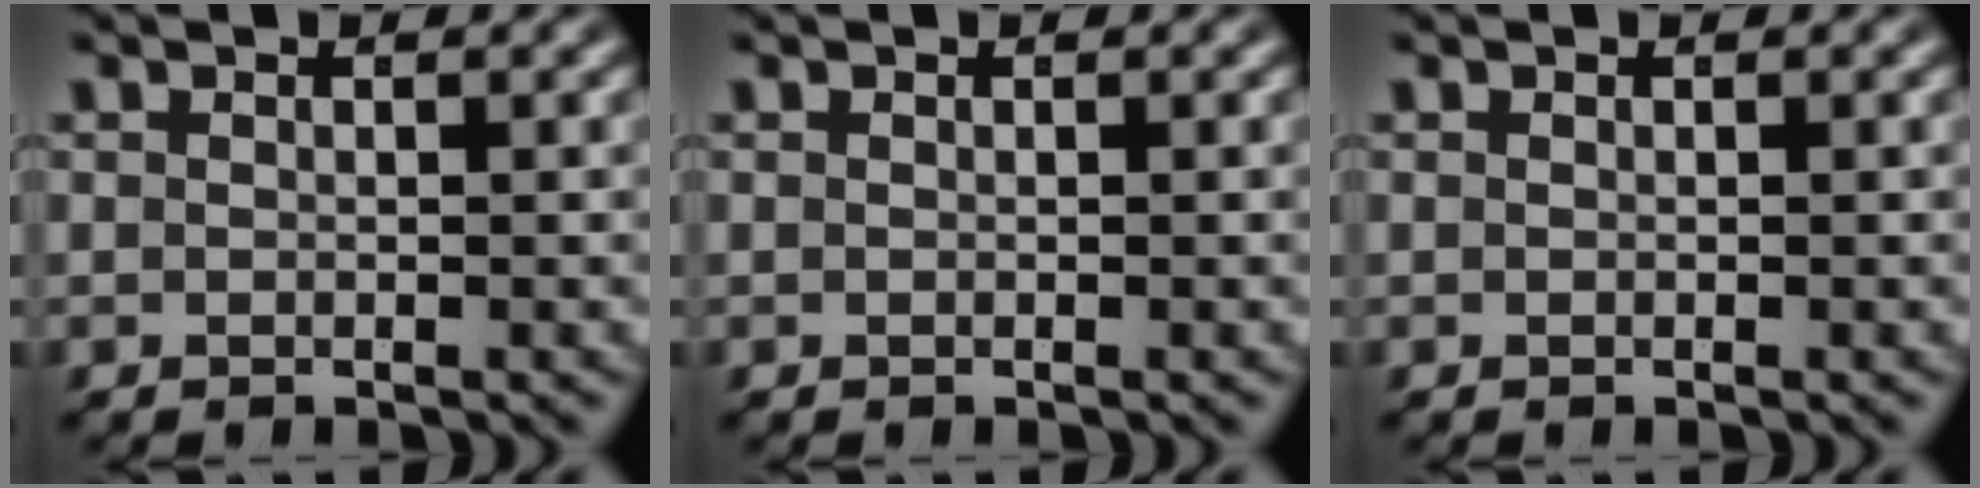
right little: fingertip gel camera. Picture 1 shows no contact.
{"total": 0.0}
{"total": 0.0}